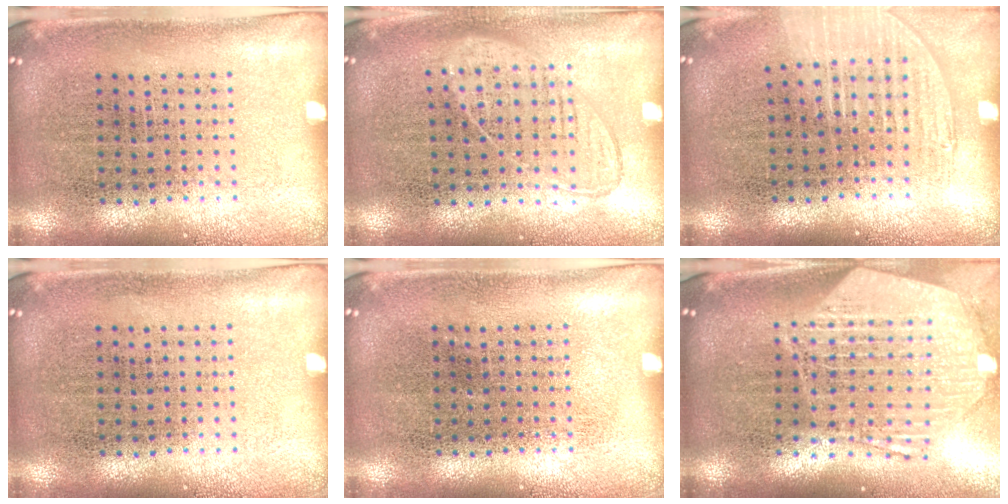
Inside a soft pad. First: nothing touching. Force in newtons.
{"total": 0.9, "press": 0.8, "slide": 0.4}
{"total": 1.2, "press": 1.1, "slide": 0.5}
{"total": 0.0}
{"total": 0.0}
{"total": 3.0, "press": 2.4, "slide": 1.8}